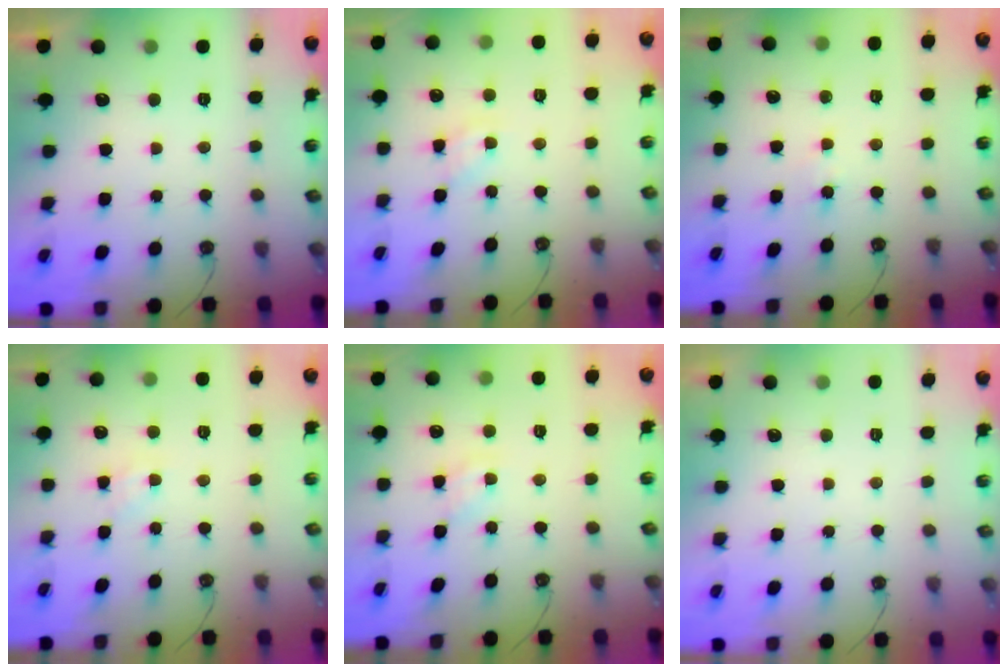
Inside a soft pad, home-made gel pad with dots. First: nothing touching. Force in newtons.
{"total": 3.2, "press": 3.2, "slide": 0.2}
{"total": 3.2, "press": 3.2, "slide": 0.4}
{"total": 1.6, "press": 1.6, "slide": 0.3}
{"total": 3.1, "press": 3.0, "slide": 0.3}
{"total": 0.0}